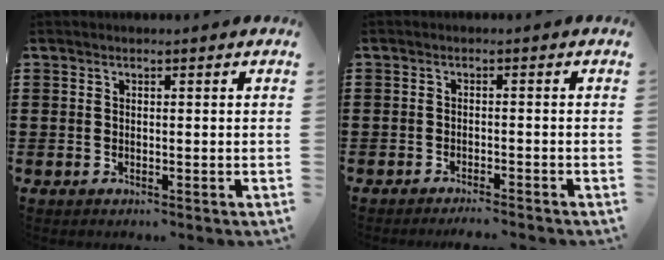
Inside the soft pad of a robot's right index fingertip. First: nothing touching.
{"total": 1.8, "force": [-1.7, -0.3, 0.3], "torque": [-0.008, 0.000, -0.034]}